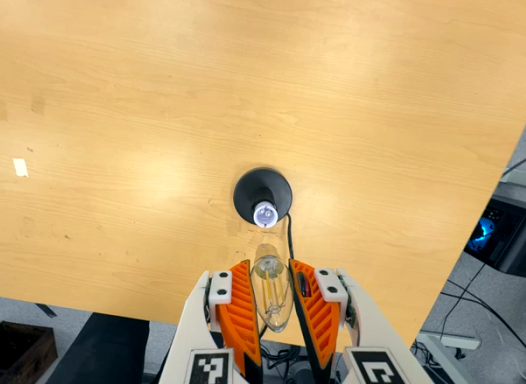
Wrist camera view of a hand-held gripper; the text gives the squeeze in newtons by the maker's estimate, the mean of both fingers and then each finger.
{"total": 8.1, "left": 7.1, "right": 9.1}